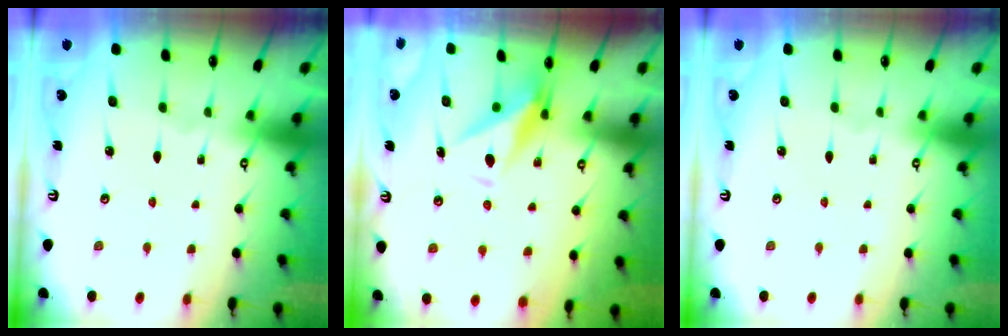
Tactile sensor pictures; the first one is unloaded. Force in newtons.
{"total": 7.3, "press": 7.2, "slide": 1.1}
{"total": 0.0}